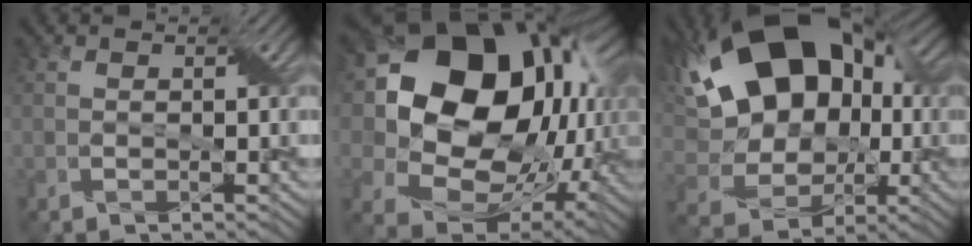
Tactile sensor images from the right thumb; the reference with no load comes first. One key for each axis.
{"total": 21.4, "fx": 4.3, "fy": 16.9, "fz": 12.4, "tx": -0.283, "ty": -0.003, "tz": 0.107}
{"total": 19.2, "fx": 4.7, "fy": 12.6, "fz": 13.7, "tx": -0.258, "ty": 0.029, "tz": 0.075}